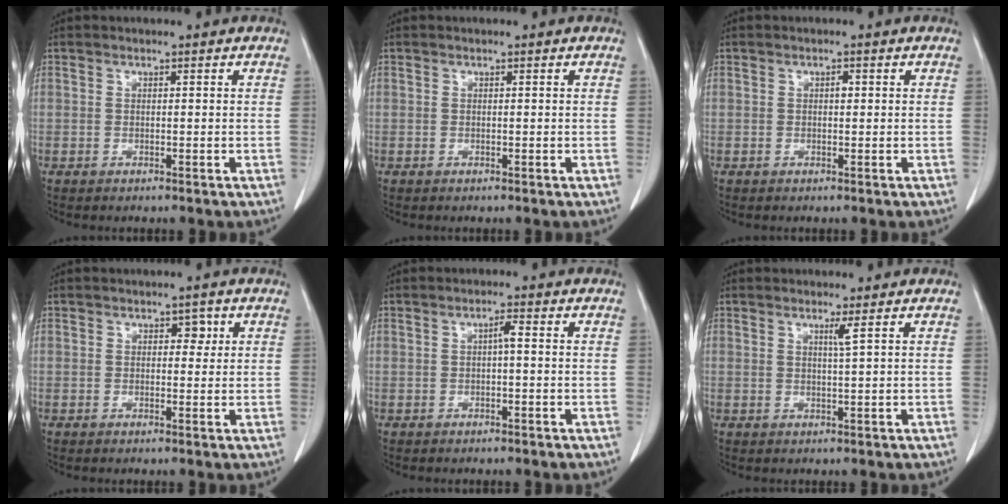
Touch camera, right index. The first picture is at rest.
{"total": 0.0}
{"total": 0.8, "force": [0.1, 0.4, 0.6], "torque": [-0.010, 0.002, 0.001]}
{"total": 1.8, "force": [0.7, 1.2, 1.1], "torque": [-0.008, 0.004, 0.006]}
{"total": 1.5, "force": [0.0, 0.2, 1.5], "torque": [-0.025, 0.004, 0.001]}
{"total": 1.4, "force": [0.7, -0.5, 1.1], "torque": [-0.027, -0.008, 0.015]}